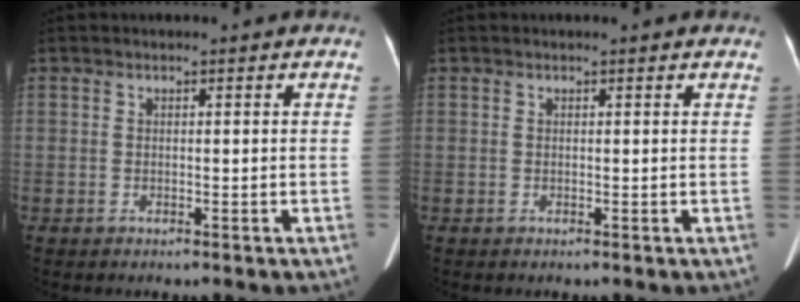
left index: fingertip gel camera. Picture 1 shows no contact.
{"total": 0.7, "force": [0.7, 0.1, 0.2], "torque": [-0.006, 0.002, 0.003]}